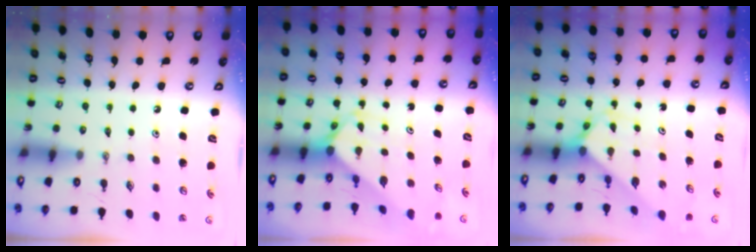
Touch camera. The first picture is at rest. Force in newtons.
{"total": 2.5, "press": 2.4, "slide": 0.3}
{"total": 2.6, "press": 2.6, "slide": 0.2}